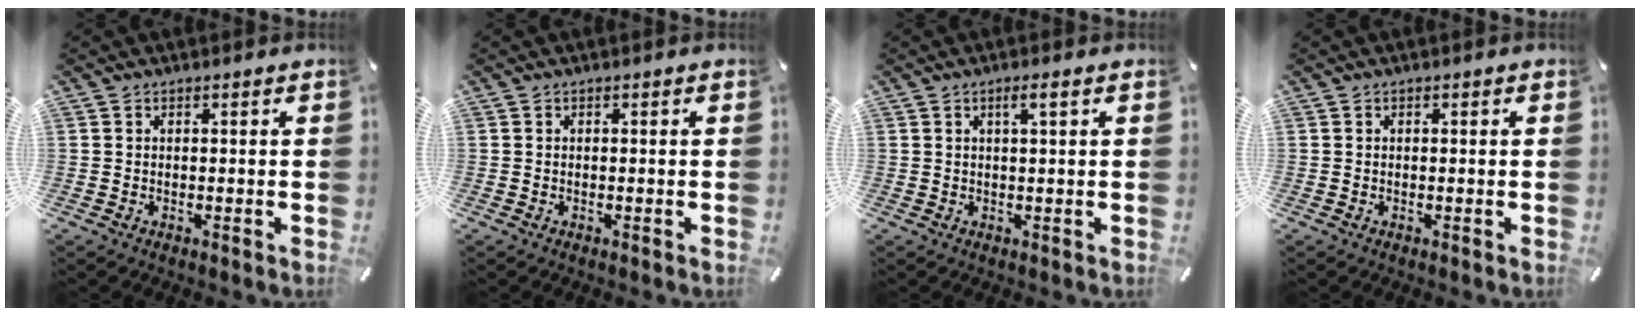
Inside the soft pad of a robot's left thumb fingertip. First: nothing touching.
{"total": 0.0}
{"total": 2.7, "force": [1.1, 0.2, 2.4], "torque": [-0.048, 0.002, 0.016]}
{"total": 0.0}